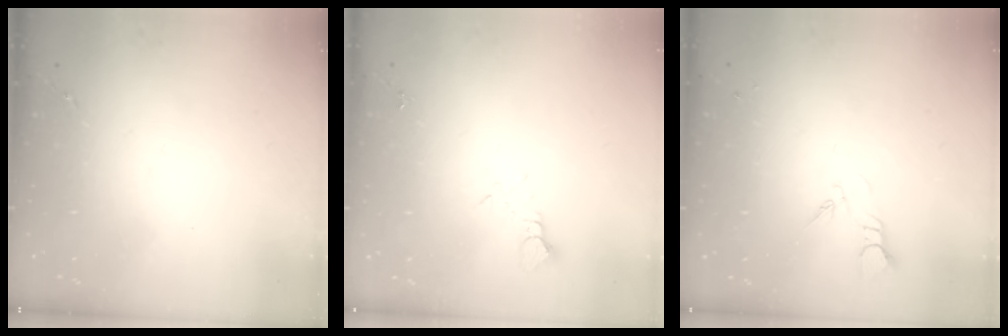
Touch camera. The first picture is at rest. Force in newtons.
{"total": 2.7, "press": 2.7, "slide": 0.2}
{"total": 3.2, "press": 3.1, "slide": 0.3}